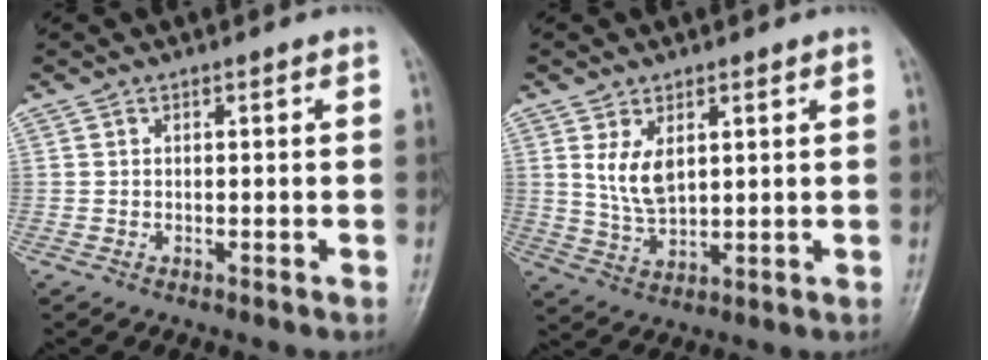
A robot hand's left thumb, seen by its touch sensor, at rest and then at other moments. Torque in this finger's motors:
{"motor_torque": [-0.14, 0.30, 0.60, -0.23, 0.09]}